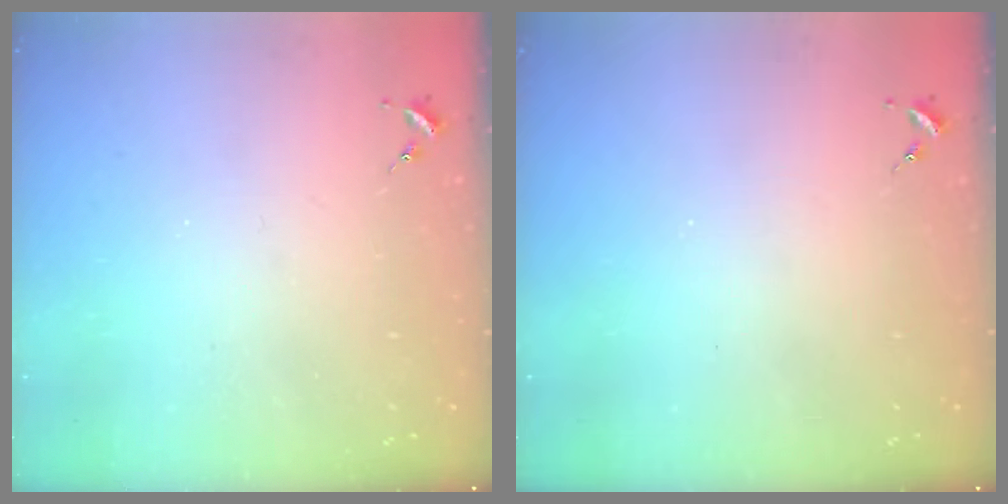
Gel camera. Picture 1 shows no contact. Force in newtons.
{"total": 0.0}